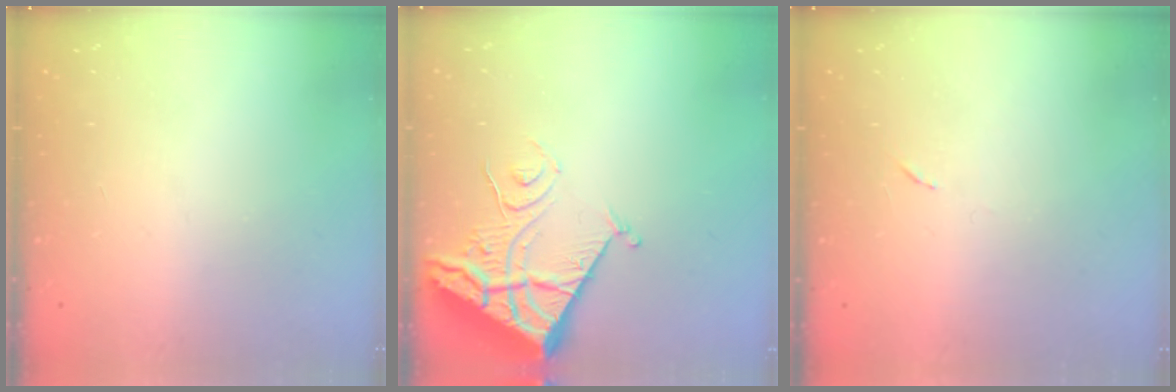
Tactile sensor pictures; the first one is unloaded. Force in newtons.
{"total": 11.3, "press": 11.3, "slide": 1.4}
{"total": 3.5, "press": 3.3, "slide": 1.2}